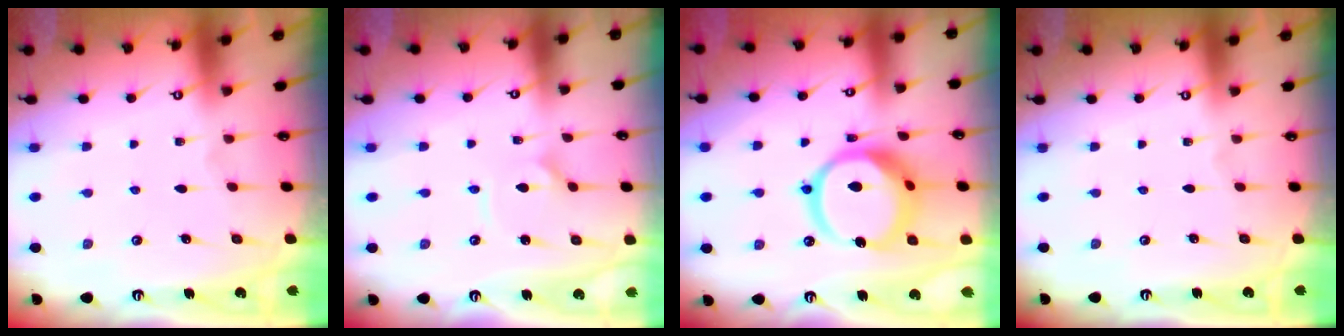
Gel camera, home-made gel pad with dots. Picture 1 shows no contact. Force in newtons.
{"total": 3.3, "press": 3.3, "slide": 0.5}
{"total": 16.5, "press": 16.4, "slide": 2.1}
{"total": 0.0}